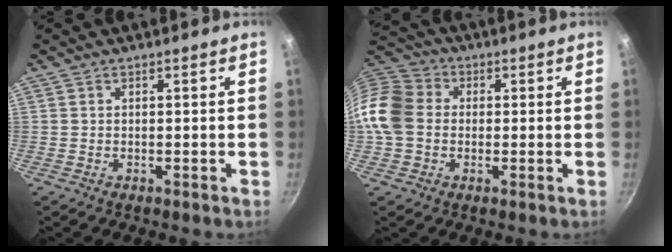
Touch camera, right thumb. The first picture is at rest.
{"total": 12.1, "force": [-0.4, 10.0, 6.8], "torque": [-0.113, 0.023, -0.028]}